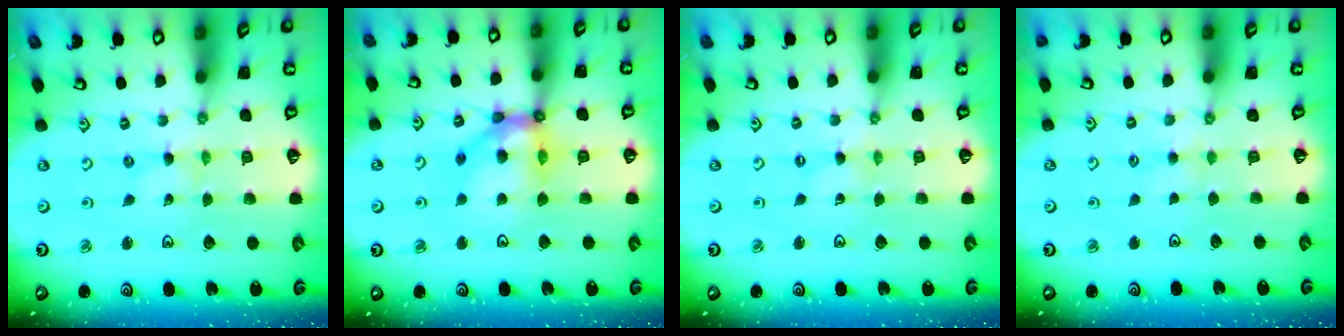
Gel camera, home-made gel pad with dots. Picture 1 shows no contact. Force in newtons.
{"total": 12.6, "press": 12.5, "slide": 1.6}
{"total": 0.0}
{"total": 2.3, "press": 2.3, "slide": 0.3}